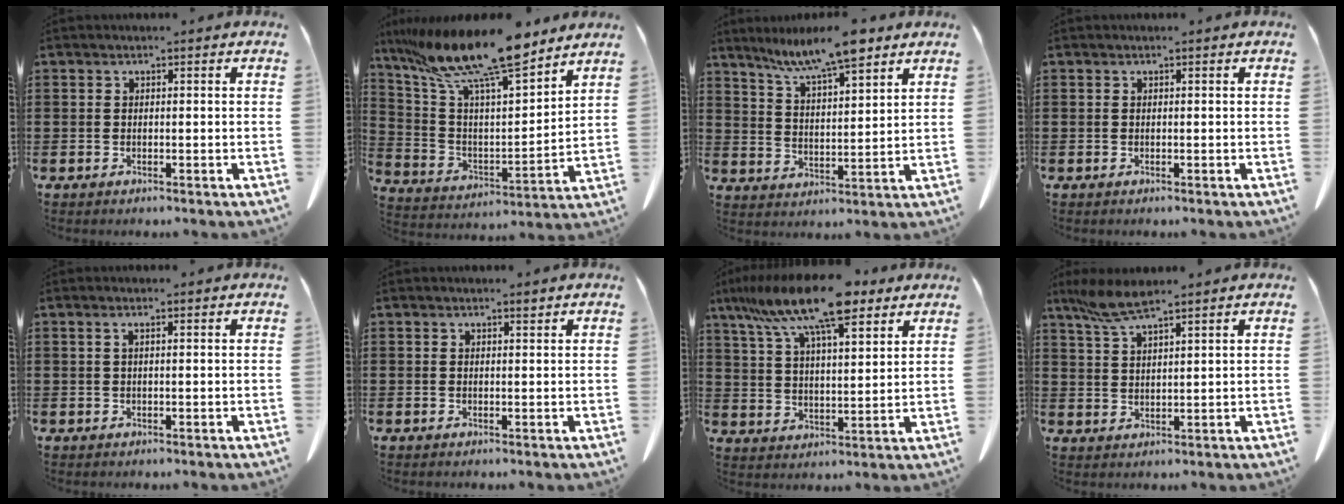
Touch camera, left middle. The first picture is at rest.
{"total": 15.5, "force": [12.4, 2.4, 9.1], "torque": [-0.204, -0.080, 0.208]}
{"total": 9.1, "force": [7.2, 1.3, 5.5], "torque": [-0.115, -0.025, 0.124]}
{"total": 0.0}
{"total": 0.9, "force": [0.3, 0.1, 0.8], "torque": [-0.017, 0.001, 0.005]}
{"total": 0.9, "force": [0.7, 0.1, 0.5], "torque": [-0.011, 0.001, 0.012]}
{"total": 14.4, "force": [10.4, 3.8, 9.2], "torque": [-0.198, -0.026, 0.184]}
{"total": 5.3, "force": [4.1, 0.6, 3.3], "torque": [-0.077, -0.007, 0.077]}